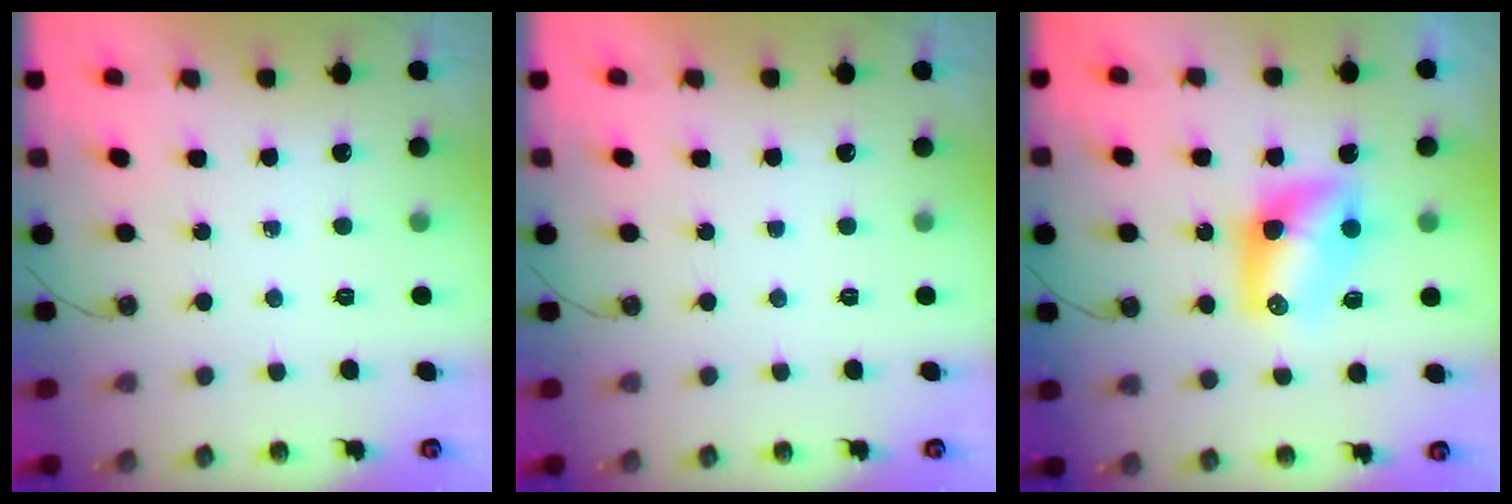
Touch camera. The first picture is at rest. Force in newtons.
{"total": 0.0}
{"total": 9.9, "press": 9.8, "slide": 0.6}